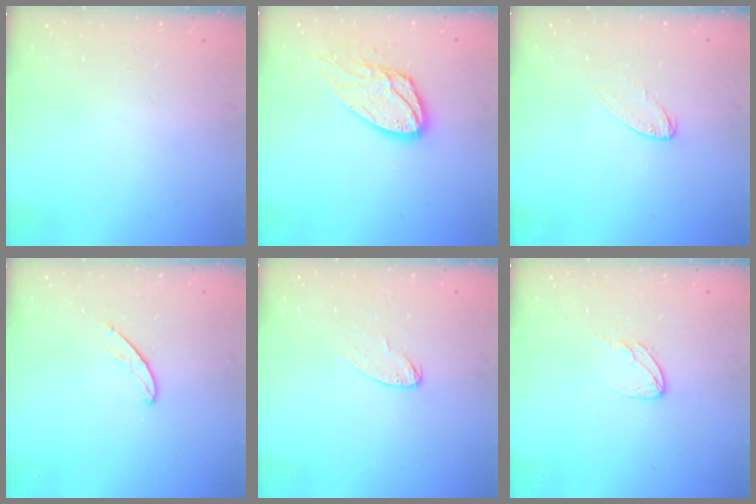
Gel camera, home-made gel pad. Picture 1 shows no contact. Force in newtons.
{"total": 12.7, "press": 12.7, "slide": 1.3}
{"total": 5.3, "press": 5.2, "slide": 0.4}
{"total": 5.5, "press": 5.5, "slide": 0.5}
{"total": 4.9, "press": 4.9, "slide": 0.5}
{"total": 4.3, "press": 4.3, "slide": 0.2}